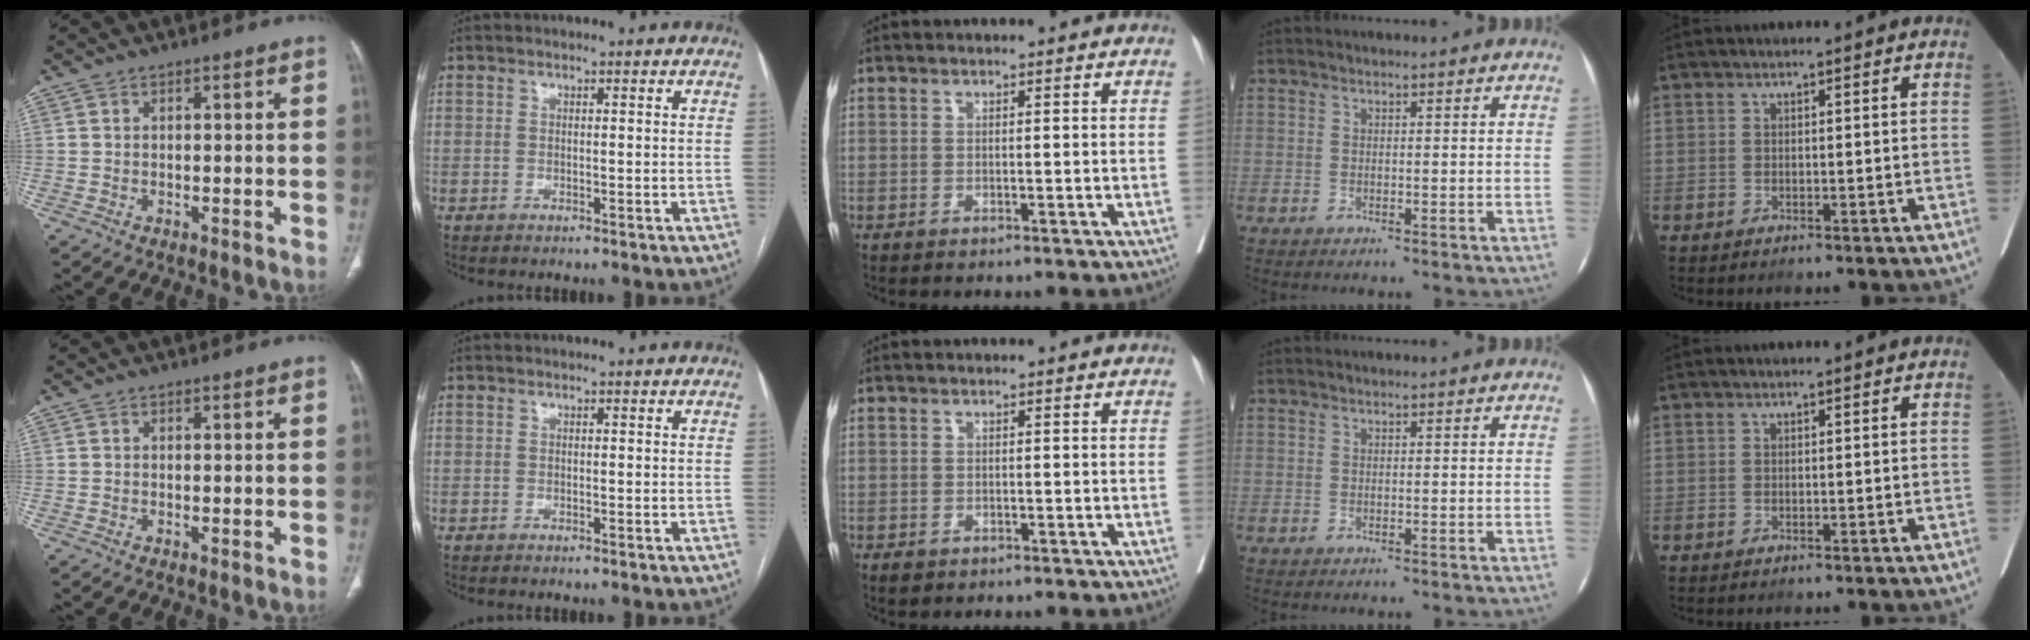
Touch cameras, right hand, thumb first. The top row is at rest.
{"middle": {"total": 1.1, "force": [-0.6, 0.8, 0.4], "torque": [-0.011, 0.000, -0.005]}}